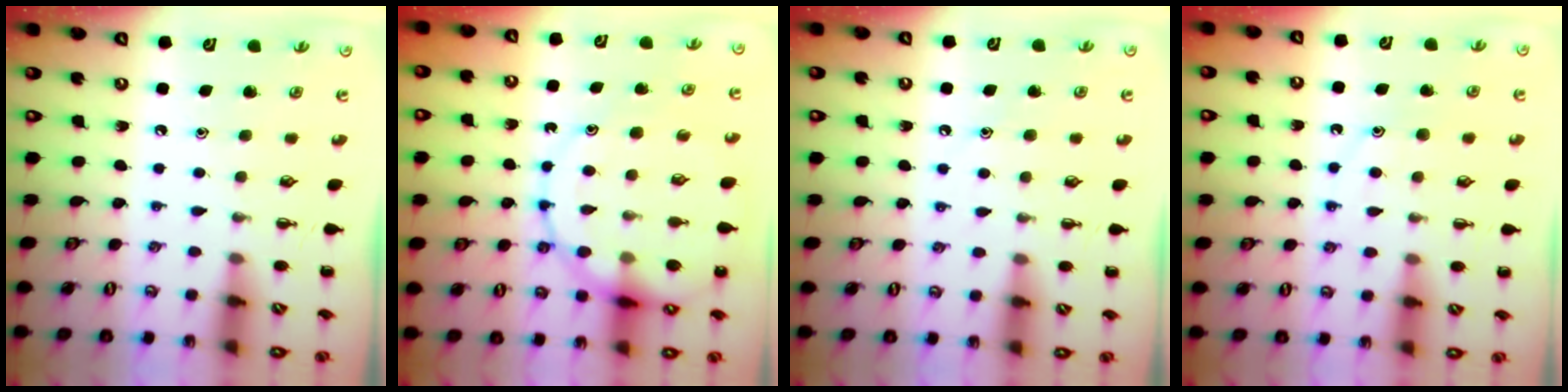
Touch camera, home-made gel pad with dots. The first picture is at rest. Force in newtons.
{"total": 17.9, "press": 17.5, "slide": 3.5}
{"total": 6.1, "press": 5.8, "slide": 1.7}
{"total": 9.4, "press": 9.4, "slide": 0.7}